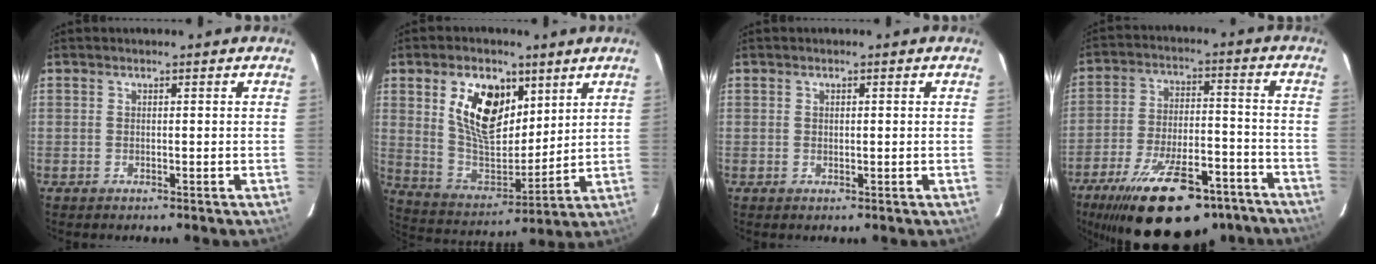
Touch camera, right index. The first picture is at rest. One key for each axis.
{"total": 15.0, "fx": 6.4, "fy": 8.4, "fz": 10.6, "tx": -0.193, "ty": 0.003, "tz": 0.129}
{"total": 0.7, "fx": 0.2, "fy": 0.4, "fz": 0.5, "tx": -0.008, "ty": 0.003, "tz": 0.004}
{"total": 24.9, "fx": -18.0, "fy": 9.4, "fz": 14.3, "tx": -0.252, "ty": -0.016, "tz": -0.259}